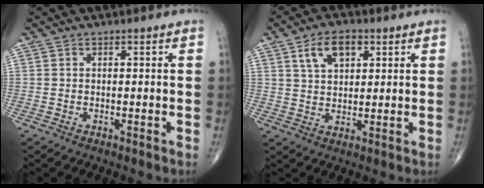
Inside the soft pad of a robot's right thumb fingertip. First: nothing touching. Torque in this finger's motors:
{"motor_torque": [-0.80, 0.99, 0.58, 0.52, 0.07]}